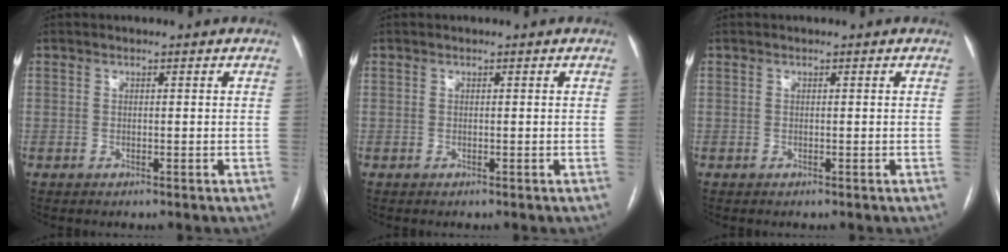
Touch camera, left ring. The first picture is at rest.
{"total": 0.0}
{"total": 0.0}